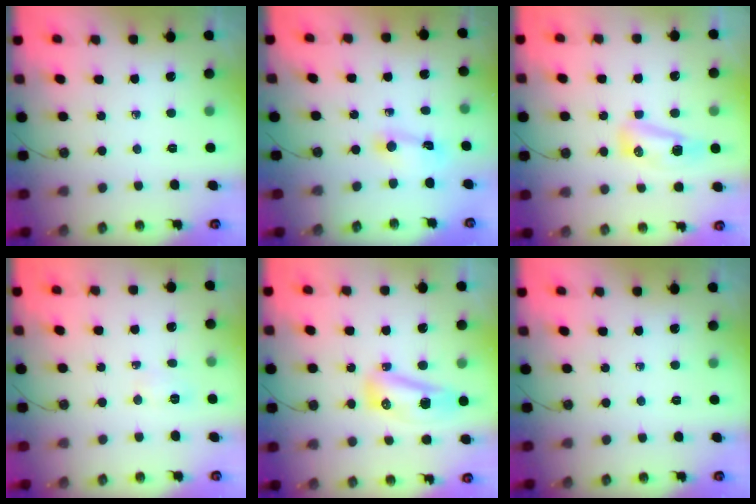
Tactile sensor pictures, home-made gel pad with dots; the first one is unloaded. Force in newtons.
{"total": 2.4, "press": 2.4, "slide": 0.3}
{"total": 13.2, "press": 10.3, "slide": 8.3}
{"total": 3.5, "press": 3.4, "slide": 1.0}
{"total": 14.8, "press": 11.7, "slide": 8.9}
{"total": 0.0}